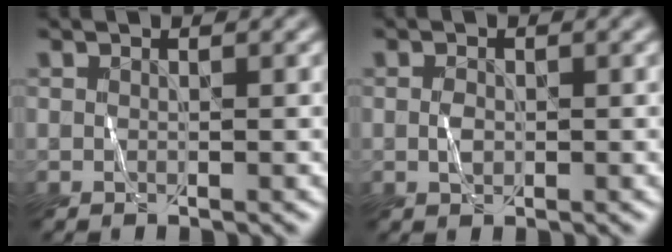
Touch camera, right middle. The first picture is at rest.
{"total": 1.0, "force": [-0.1, 0.8, 0.7], "torque": [-0.016, 0.004, -0.004]}